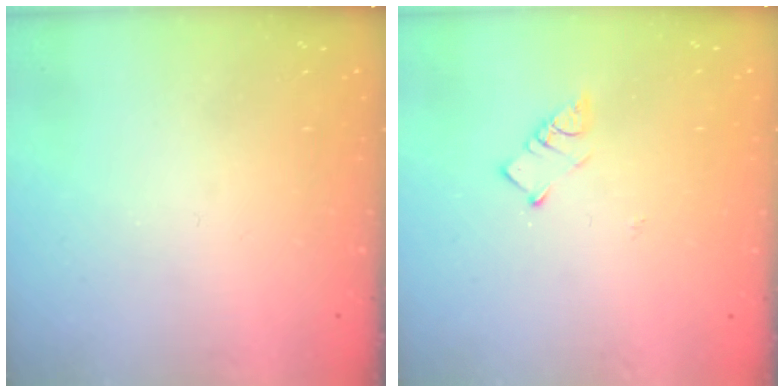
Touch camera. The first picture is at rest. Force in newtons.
{"total": 3.5, "press": 3.5, "slide": 0.3}